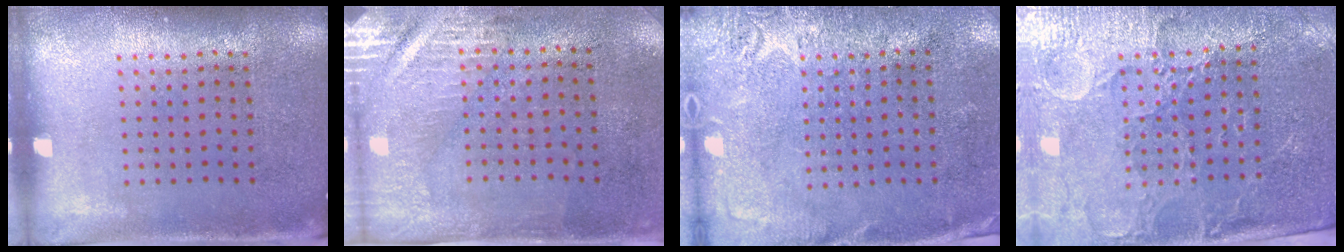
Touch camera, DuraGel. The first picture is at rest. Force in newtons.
{"total": 2.9, "press": 2.5, "slide": 1.5}
{"total": 2.8, "press": 2.3, "slide": 1.5}
{"total": 3.5, "press": 3.4, "slide": 1.1}